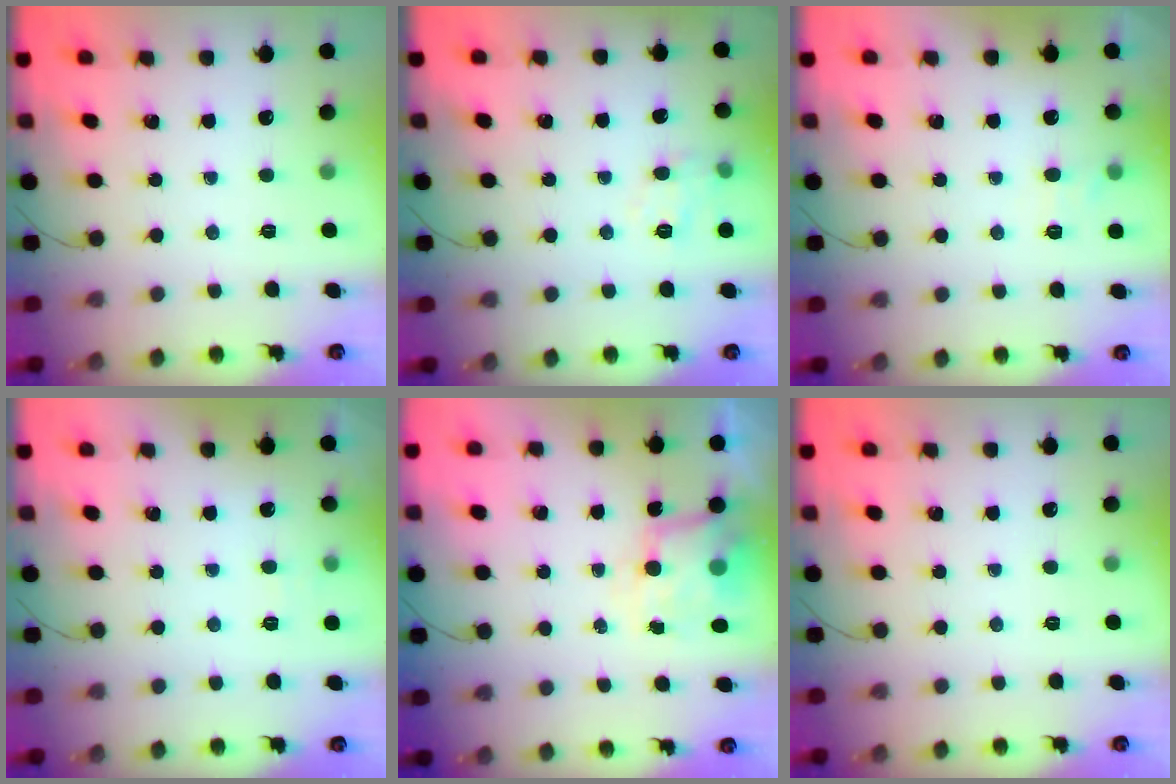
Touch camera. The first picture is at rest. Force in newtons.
{"total": 8.5, "press": 8.5, "slide": 1.0}
{"total": 6.1, "press": 6.0, "slide": 1.3}
{"total": 2.6, "press": 2.1, "slide": 1.5}
{"total": 7.1, "press": 7.1, "slide": 0.1}
{"total": 0.0}